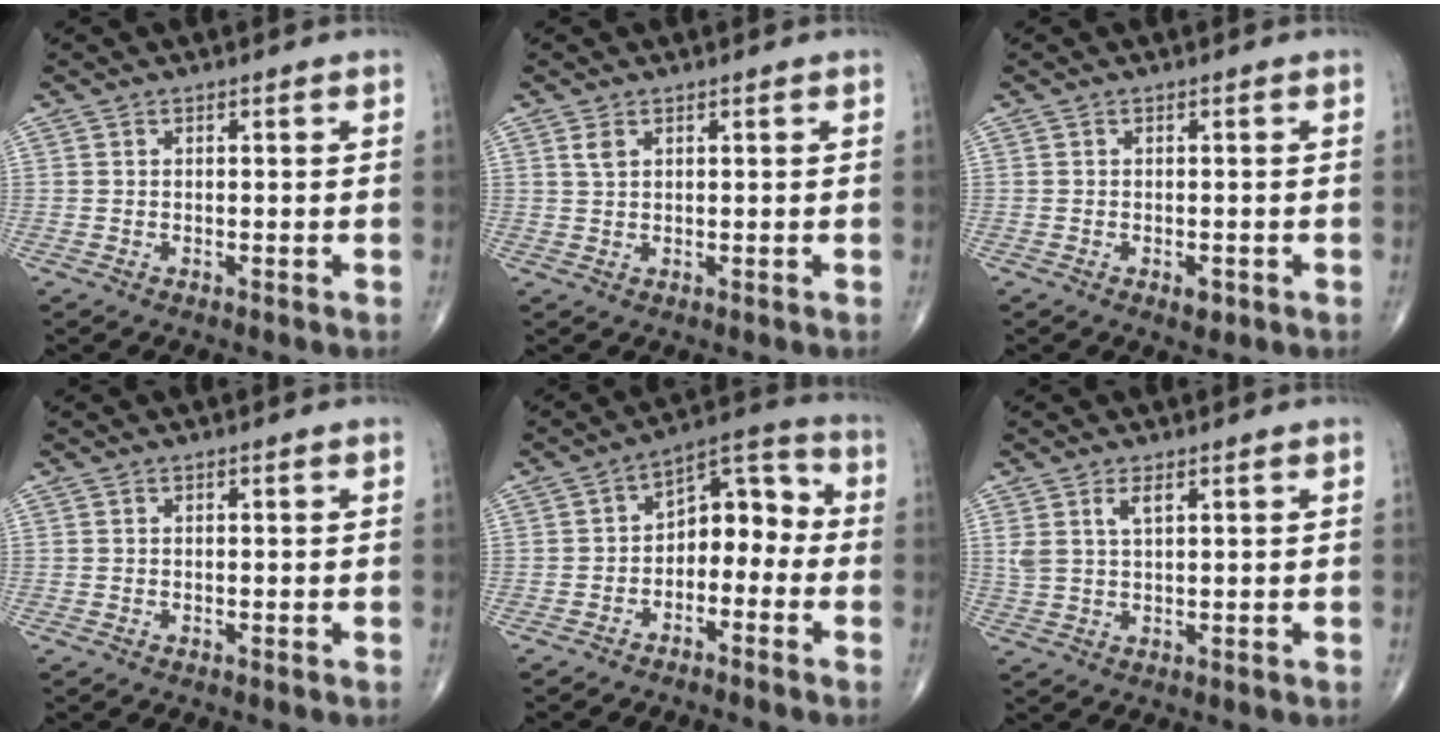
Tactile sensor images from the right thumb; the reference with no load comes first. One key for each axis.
{"total": 1.6, "fx": 0.9, "fy": 0.8, "fz": 1.1, "tx": -0.023, "ty": 0.003, "tz": 0.023}
{"total": 1.7, "fx": -0.8, "fy": 0.9, "fz": 1.2, "tx": -0.013, "ty": 0.000, "tz": -0.010}
{"total": 0.0}
{"total": 9.7, "fx": -2.4, "fy": 6.3, "fz": 7.0, "tx": -0.066, "ty": 0.055, "tz": -0.052}
{"total": 3.5, "fx": 1.7, "fy": 1.2, "fz": 2.8, "tx": -0.060, "ty": -0.001, "tz": 0.040}